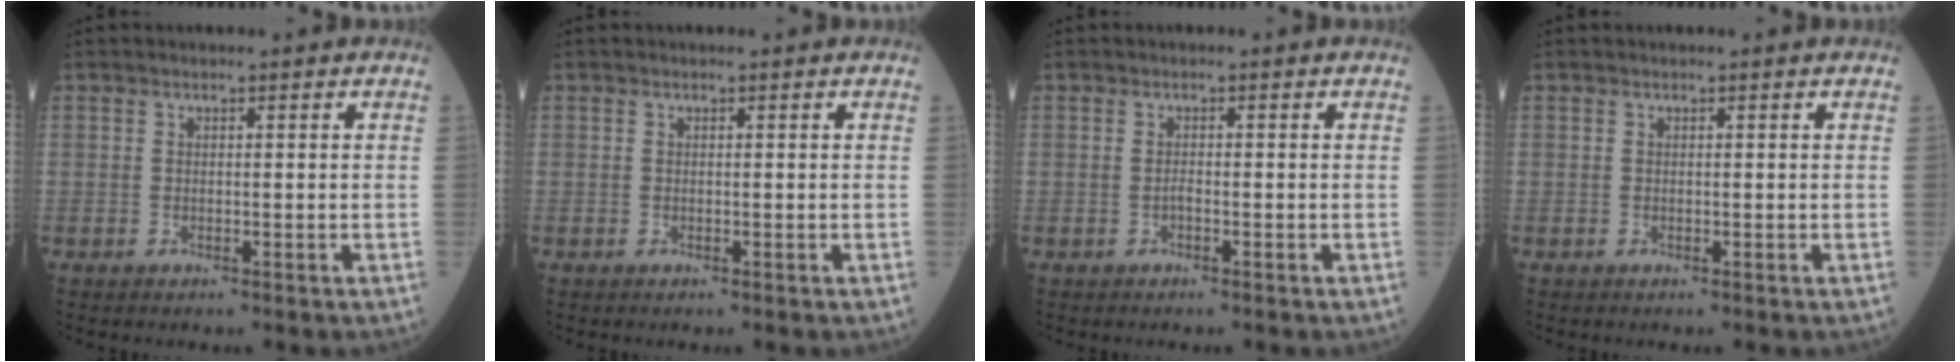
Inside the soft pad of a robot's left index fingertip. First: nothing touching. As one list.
[{"total": 0.0}, {"total": 0.6, "force": [-0.3, 0.0, 0.5], "torque": [-0.010, 0.001, -0.003]}, {"total": 0.0}]